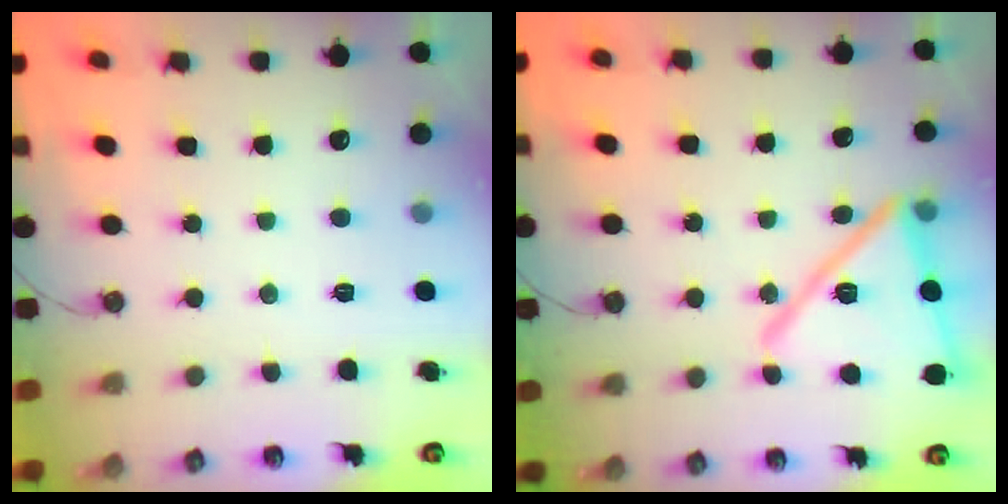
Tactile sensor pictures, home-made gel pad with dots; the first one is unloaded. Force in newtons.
{"total": 19.0, "press": 18.9, "slide": 1.6}